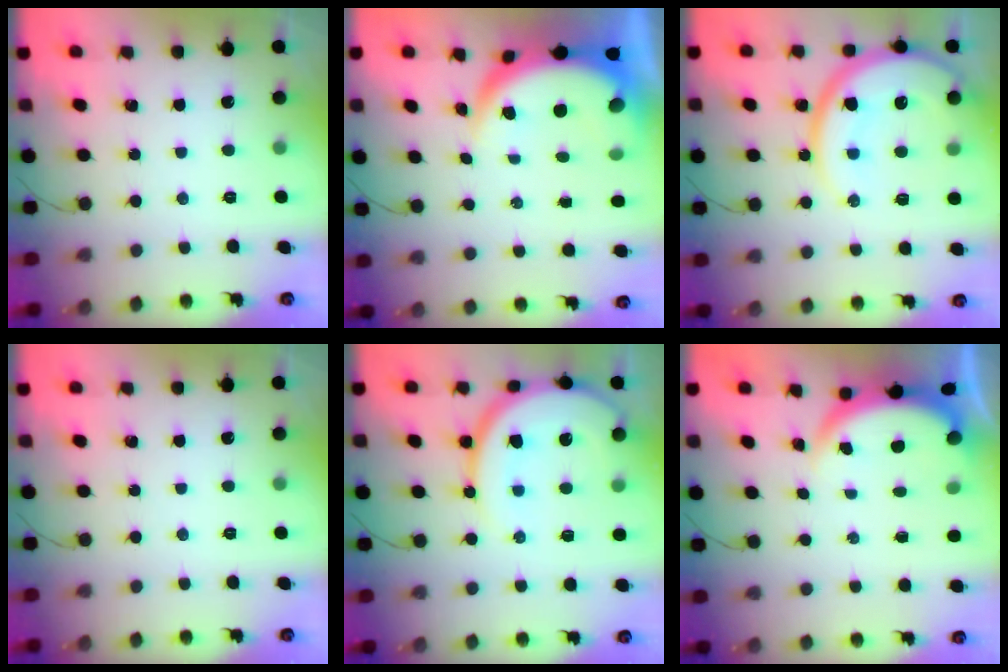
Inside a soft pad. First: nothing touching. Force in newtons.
{"total": 8.3, "press": 8.3, "slide": 0.6}
{"total": 17.6, "press": 17.5, "slide": 1.5}
{"total": 0.0}
{"total": 15.4, "press": 15.3, "slide": 1.7}
{"total": 3.8, "press": 3.8, "slide": 0.2}